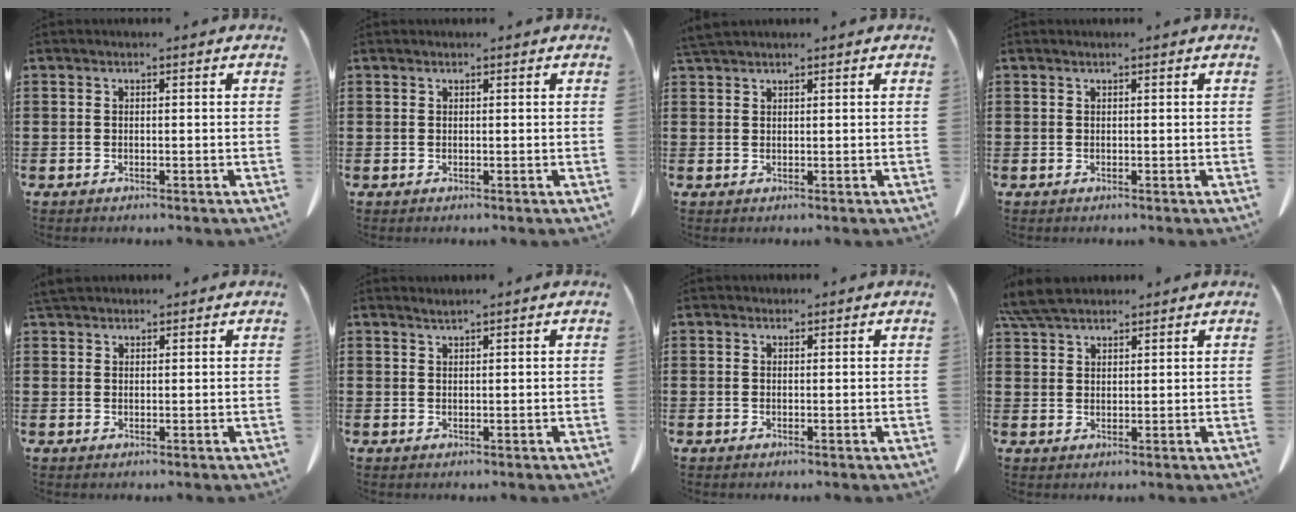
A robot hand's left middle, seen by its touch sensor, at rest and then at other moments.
{"total": 0.0}
{"total": 1.7, "force": [1.6, 0.1, 0.6], "torque": [-0.016, 0.001, 0.032]}
{"total": 0.0}
{"total": 2.4, "force": [2.1, 0.9, 0.9], "torque": [-0.025, 0.005, 0.042]}
{"total": 0.9, "force": [0.9, -0.1, 0.3], "torque": [-0.006, -0.002, 0.017]}
{"total": 0.5, "force": [0.3, 0.4, 0.0], "torque": [-0.001, 0.003, 0.007]}
{"total": 5.4, "force": [4.7, 1.3, 2.3], "torque": [-0.058, -0.003, 0.089]}